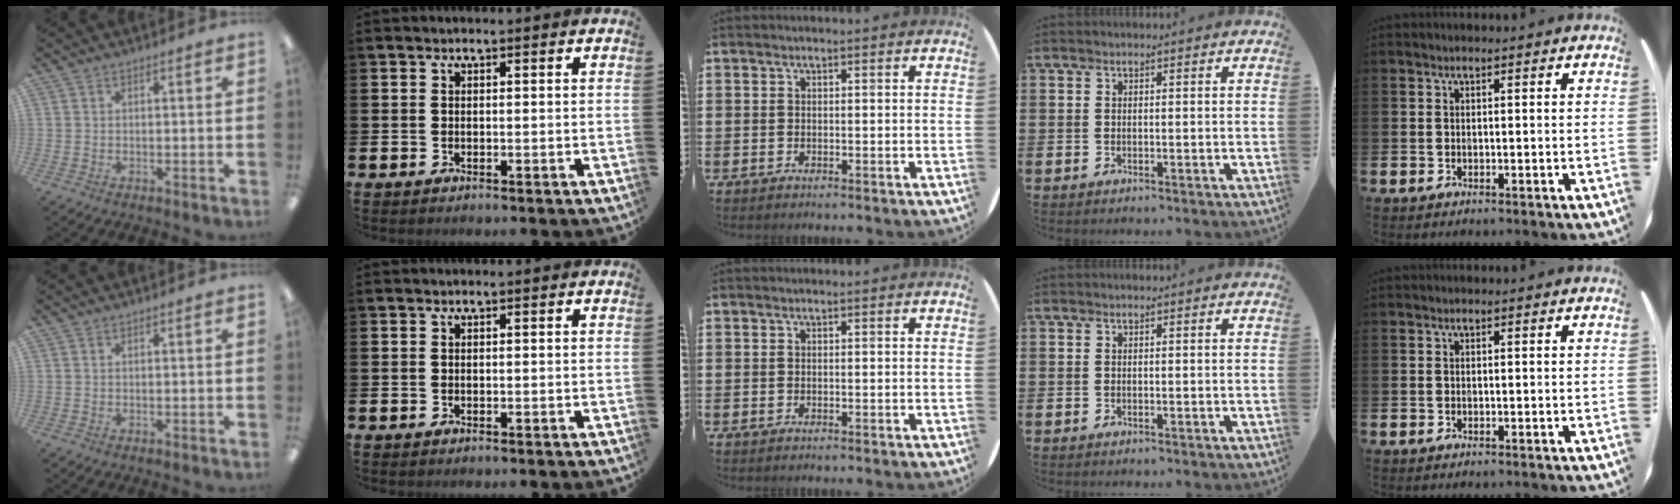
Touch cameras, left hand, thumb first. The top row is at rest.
{}